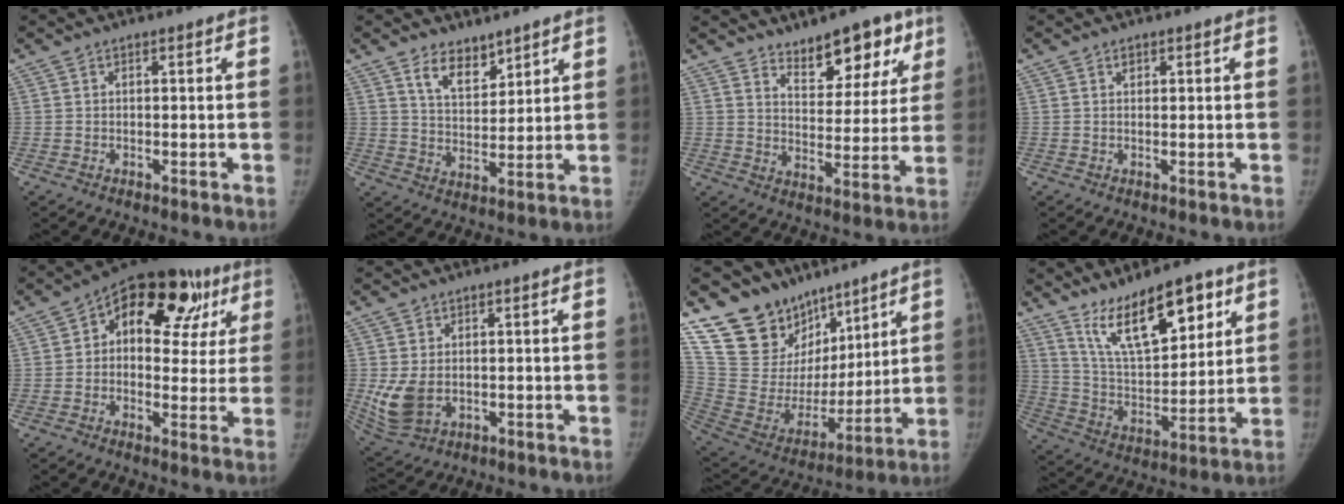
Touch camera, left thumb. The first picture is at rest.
{"total": 7.2, "force": [5.2, 3.8, 3.3], "torque": [-0.031, -0.043, 0.098]}
{"total": 11.6, "force": [8.0, 5.7, 6.2], "torque": [-0.039, -0.046, 0.120]}
{"total": 0.7, "force": [0.5, 0.4, 0.3], "torque": [-0.002, -0.004, 0.008]}
{"total": 20.2, "force": [7.4, 12.3, 14.2], "torque": [-0.146, 0.032, 0.097]}
{"total": 6.8, "force": [-0.2, 4.9, 4.7], "torque": [-0.095, -0.013, 0.011]}
{"total": 20.2, "force": [14.4, 13.0, 5.6], "torque": [-0.051, -0.066, 0.272]}
{"total": 17.1, "force": [10.4, 6.8, 11.8], "torque": [-0.158, -0.056, 0.195]}